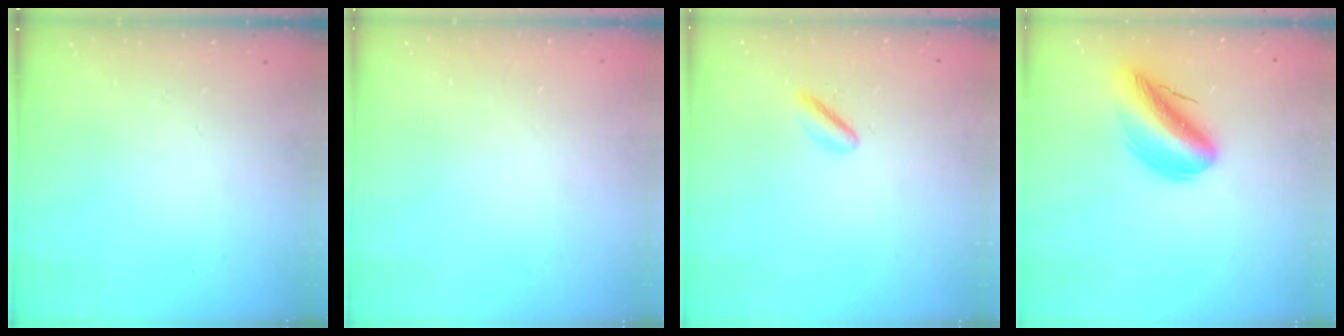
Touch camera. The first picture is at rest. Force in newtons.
{"total": 2.2, "press": 2.2, "slide": 0.1}
{"total": 2.1, "press": 1.9, "slide": 0.9}
{"total": 14.2, "press": 14.0, "slide": 2.6}